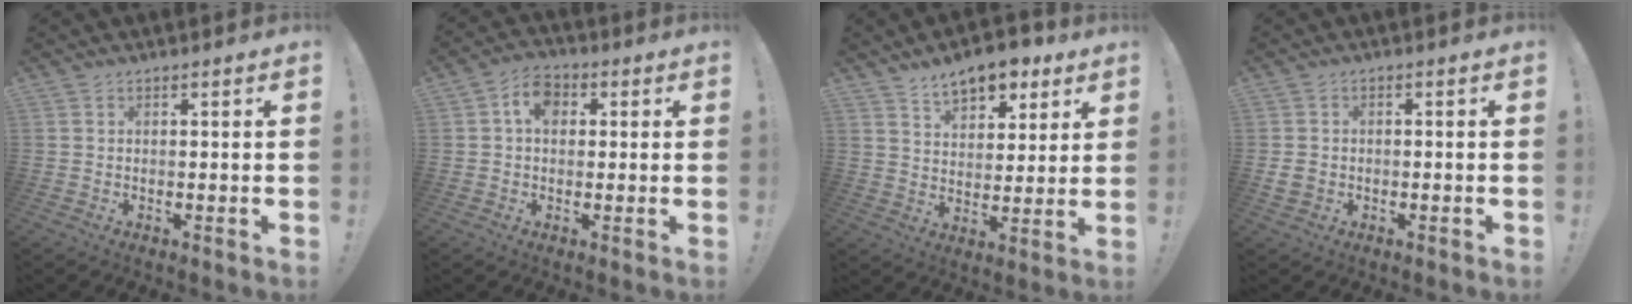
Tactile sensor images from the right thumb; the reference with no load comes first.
{"total": 7.0, "force": [1.7, 4.9, 4.7], "torque": [-0.075, 0.006, 0.031]}
{"total": 10.9, "force": [7.4, 5.8, 5.4], "torque": [-0.076, -0.040, 0.136]}
{"total": 3.3, "force": [-1.0, 2.6, 1.7], "torque": [-0.028, 0.006, -0.018]}